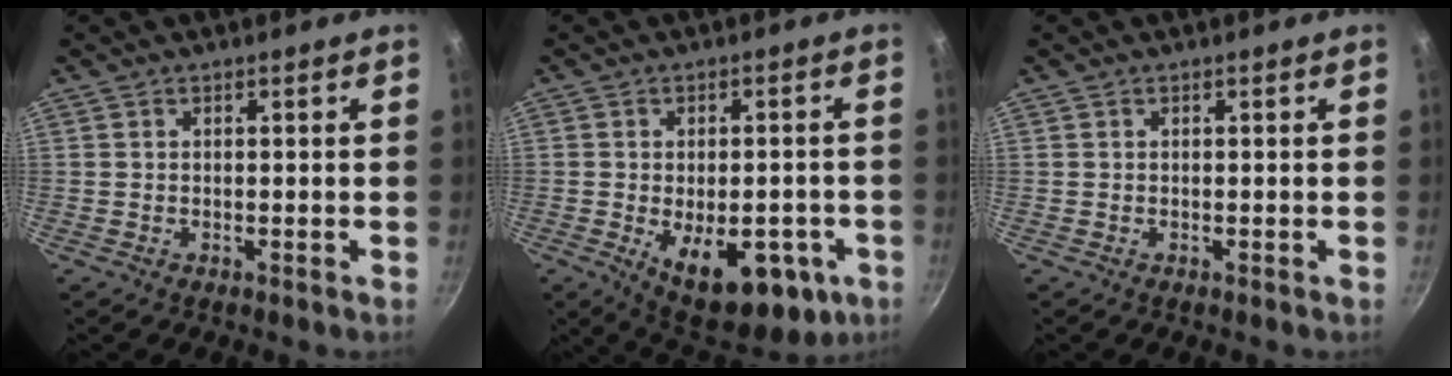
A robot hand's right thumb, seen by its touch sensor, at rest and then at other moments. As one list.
[{"total": 17.0, "force": [-5.6, 8.8, 13.4], "torque": [-0.138, -0.004, -0.059]}, {"total": 0.0}]